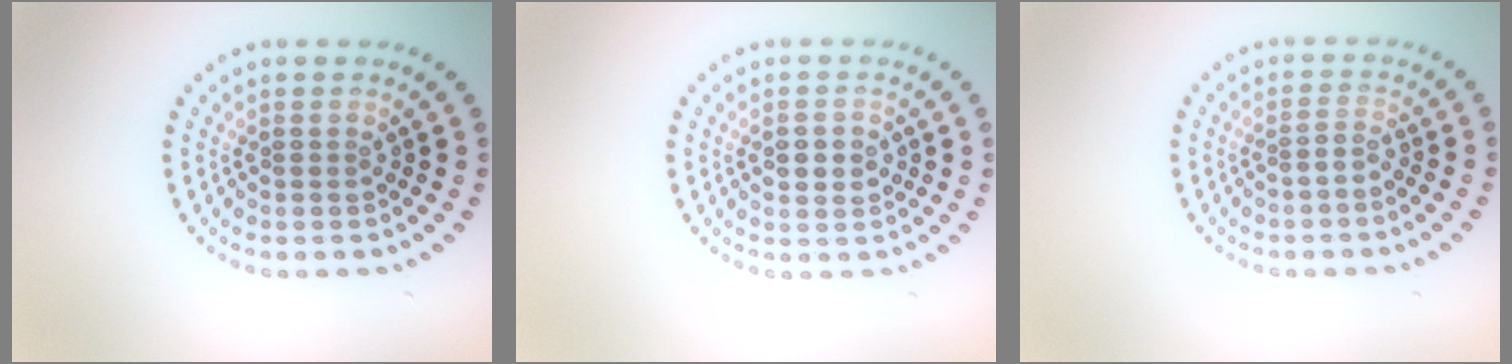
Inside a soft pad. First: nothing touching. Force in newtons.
{"total": 2.1, "press": 2.1, "slide": 0.1}
{"total": 0.9, "press": 0.5, "slide": 0.7}